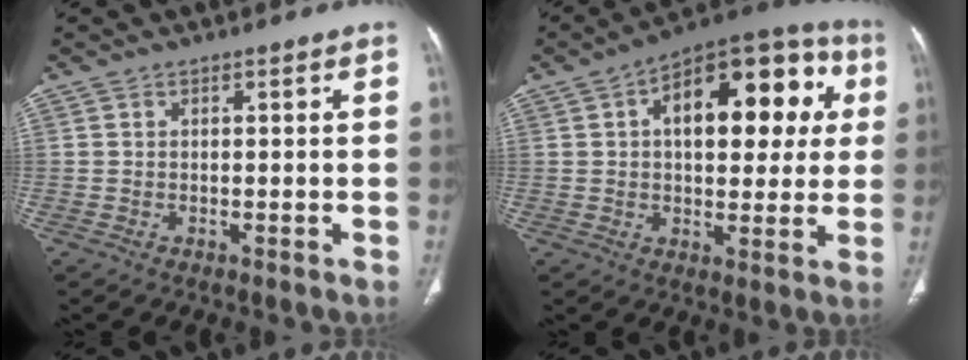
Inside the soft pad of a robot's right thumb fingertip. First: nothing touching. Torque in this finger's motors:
{"motor_torque": [-0.64, 1.47, 0.85, 0.68, 0.12]}